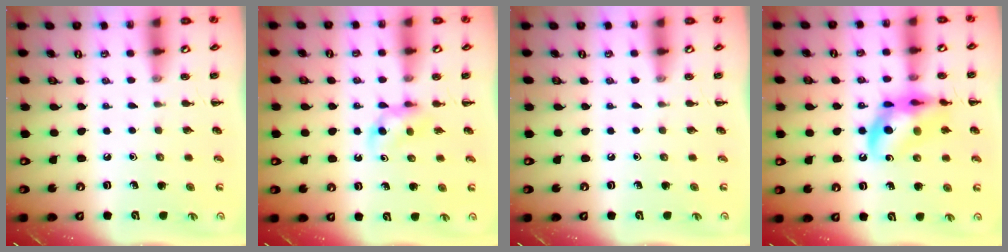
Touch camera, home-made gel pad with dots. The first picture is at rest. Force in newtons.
{"total": 3.4, "press": 3.1, "slide": 1.5}
{"total": 0.0}
{"total": 15.1, "press": 14.7, "slide": 3.3}